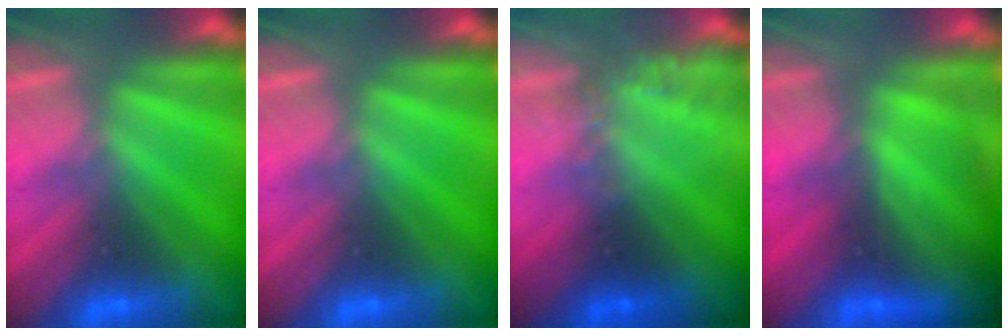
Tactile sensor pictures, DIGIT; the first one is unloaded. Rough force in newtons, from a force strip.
{"total": 0.0}
{"total": 2.3}
{"total": 8.0}